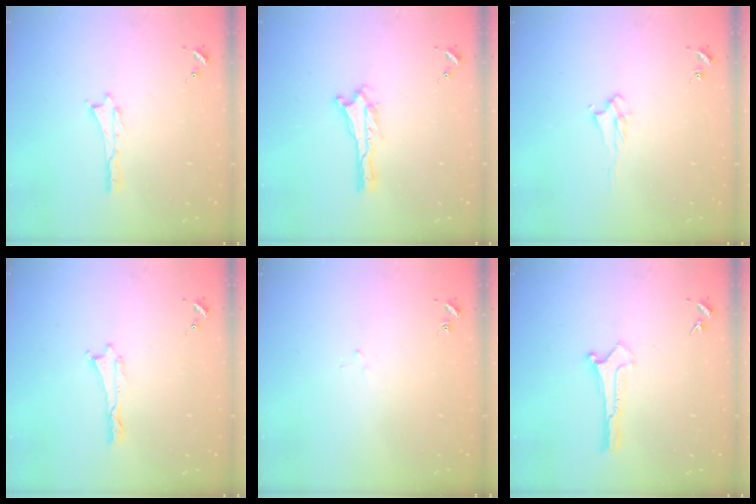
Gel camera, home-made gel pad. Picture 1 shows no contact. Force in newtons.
{"total": 0.0}
{"total": 2.2, "press": 2.2, "slide": 0.4}
{"total": 0.0}
{"total": 1.8, "press": 1.8, "slide": 0.1}
{"total": 0.0}